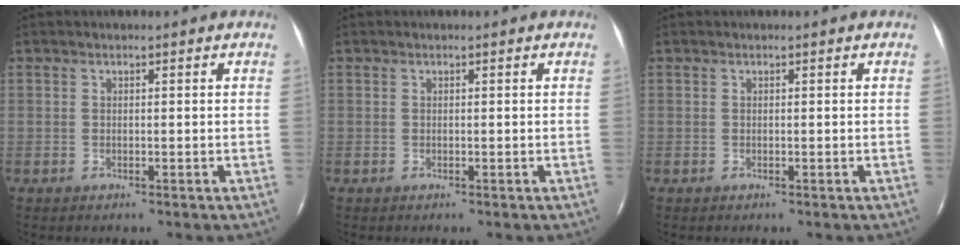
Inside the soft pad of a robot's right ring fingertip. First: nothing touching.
{"total": 0.0}
{"total": 0.0}